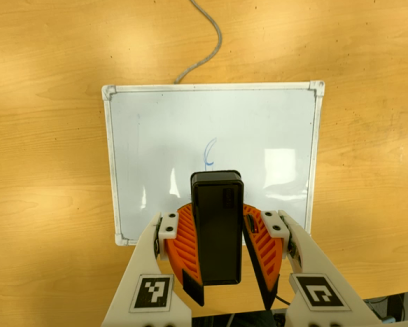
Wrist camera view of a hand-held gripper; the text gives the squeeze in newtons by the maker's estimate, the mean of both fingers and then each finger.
{"total": 8.3, "left": 8.9, "right": 7.8}